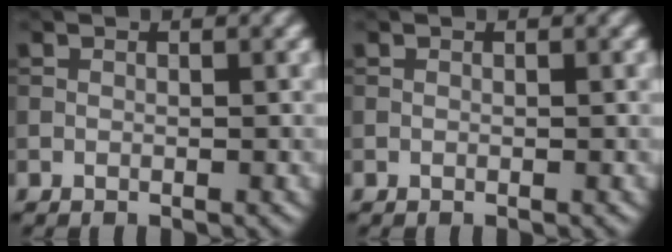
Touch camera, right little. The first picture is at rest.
{"total": 0.0}